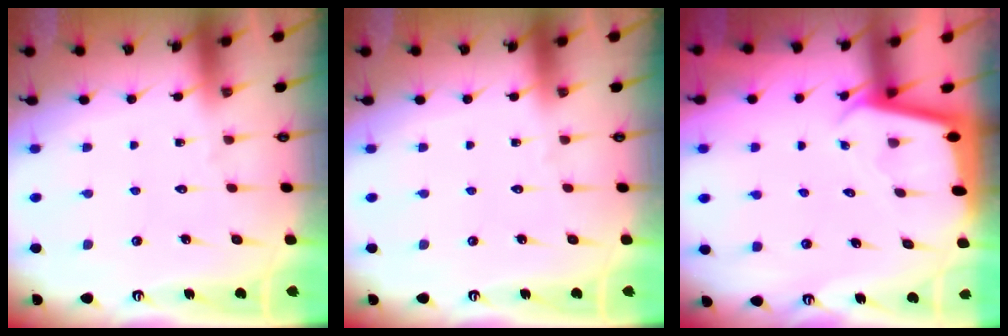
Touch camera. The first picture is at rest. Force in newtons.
{"total": 0.0}
{"total": 1.8, "press": 1.8, "slide": 0.1}